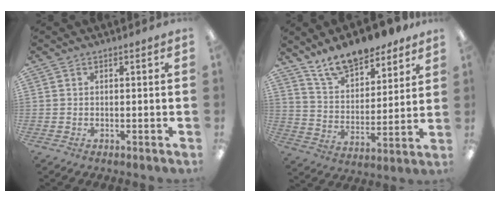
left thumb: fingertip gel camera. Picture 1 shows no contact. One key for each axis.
{"total": 13.9, "fx": 11.9, "fy": 5.2, "fz": 5.0, "tx": -0.091, "ty": -0.076, "tz": 0.219}